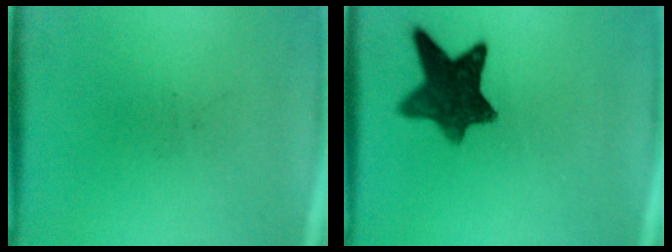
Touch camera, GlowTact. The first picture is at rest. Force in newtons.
{"total": 9.8}